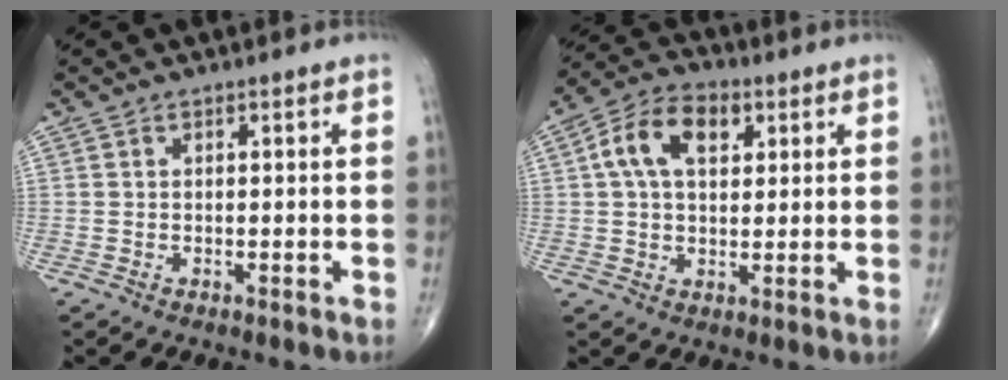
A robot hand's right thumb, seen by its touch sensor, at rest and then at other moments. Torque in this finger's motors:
{"motor_torque": [0.60, 0.66, 1.05, 0.47, 0.07]}